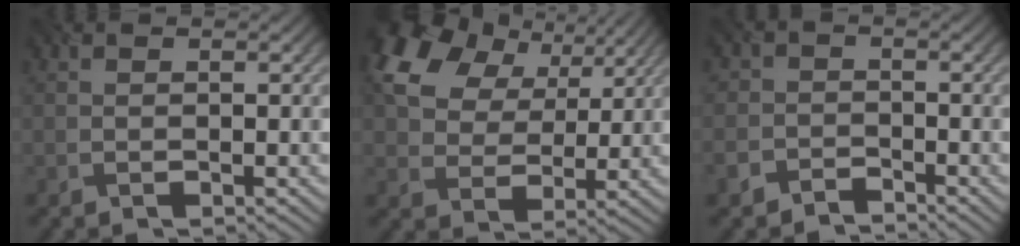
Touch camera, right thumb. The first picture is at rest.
{"total": 13.8, "force": [7.1, 8.9, 7.8], "torque": [-0.187, 0.024, 0.127]}
{"total": 3.2, "force": [-2.6, 1.9, 0.2], "torque": [-0.006, -0.003, -0.063]}